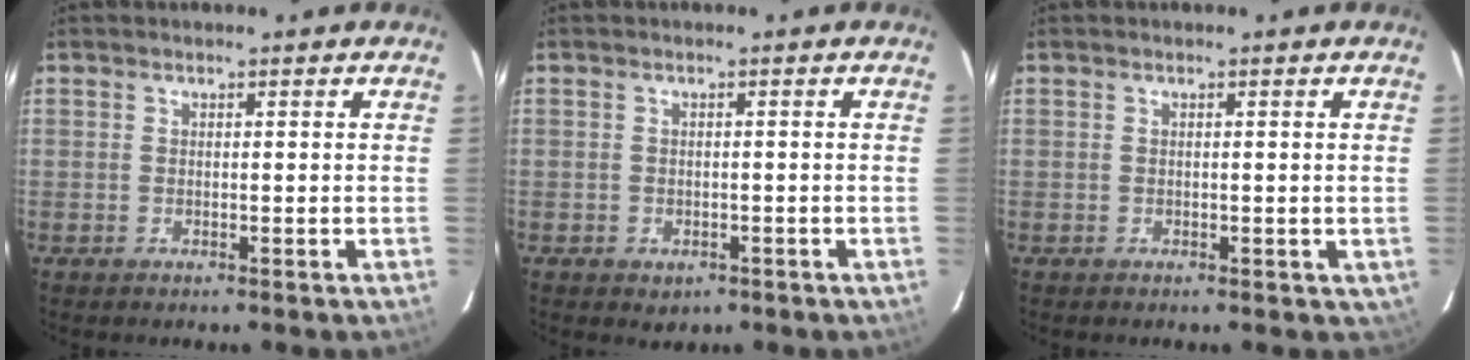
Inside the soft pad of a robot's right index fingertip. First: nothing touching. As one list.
[{"total": 1.9, "force": [-1.0, 1.5, 0.5], "torque": [-0.013, 0.001, -0.009]}, {"total": 0.9, "force": [-0.1, 0.8, 0.3], "torque": [0.004, -0.002, 0.001]}]